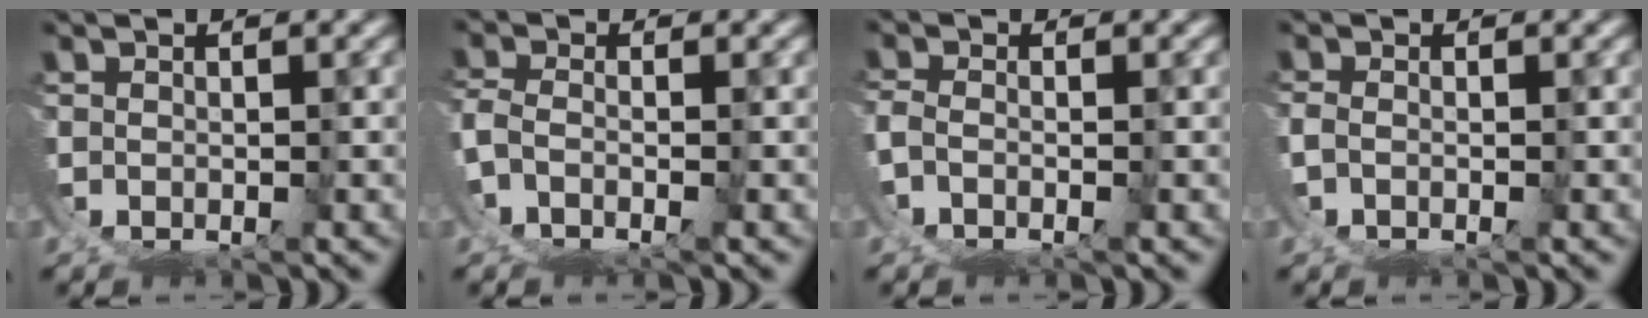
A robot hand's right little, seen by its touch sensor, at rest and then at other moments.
{"total": 2.7, "force": [-1.4, 0.5, 2.3], "torque": [-0.050, -0.015, -0.017]}
{"total": 1.6, "force": [-0.8, -0.3, 1.4], "torque": [-0.024, -0.006, -0.011]}
{"total": 1.1, "force": [-0.2, -1.0, 0.6], "torque": [-0.007, -0.001, -0.001]}